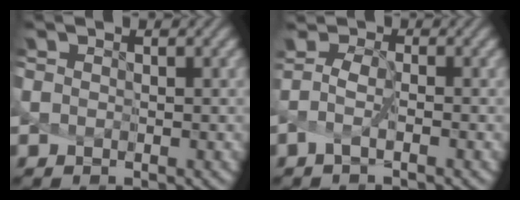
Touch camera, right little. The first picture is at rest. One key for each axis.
{"total": 1.5, "fx": -0.6, "fy": 0.2, "fz": 1.4, "tx": -0.041, "ty": 0.001, "tz": -0.013}